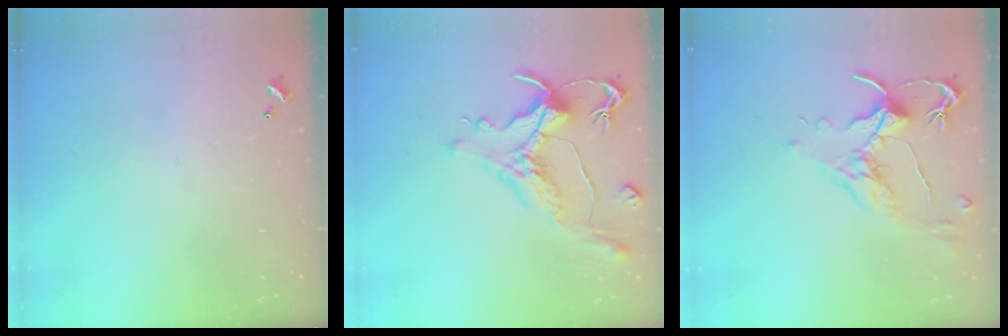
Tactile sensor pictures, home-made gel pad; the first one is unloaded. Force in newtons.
{"total": 1.7, "press": 0.9, "slide": 1.4}
{"total": 1.6, "press": 1.4, "slide": 0.7}